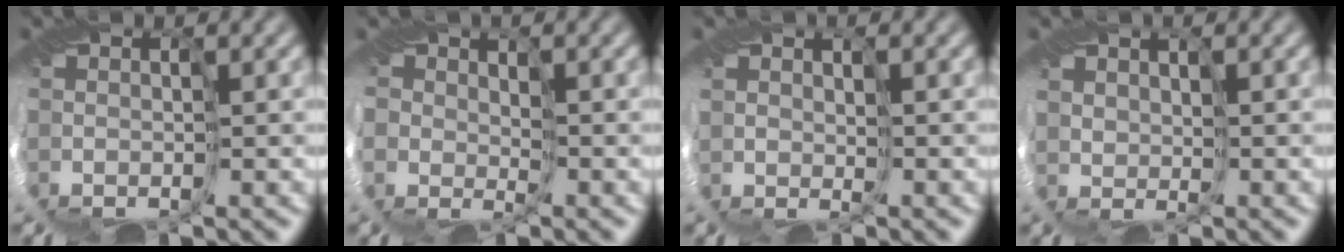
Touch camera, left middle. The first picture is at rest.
{"total": 1.4, "force": [0.8, 1.1, -0.6], "torque": [0.001, -0.006, 0.022]}
{"total": 2.0, "force": [1.3, -0.5, -1.5], "torque": [0.020, 0.003, 0.028]}
{"total": 2.7, "force": [1.9, -0.6, -1.8], "torque": [0.017, 0.008, 0.041]}